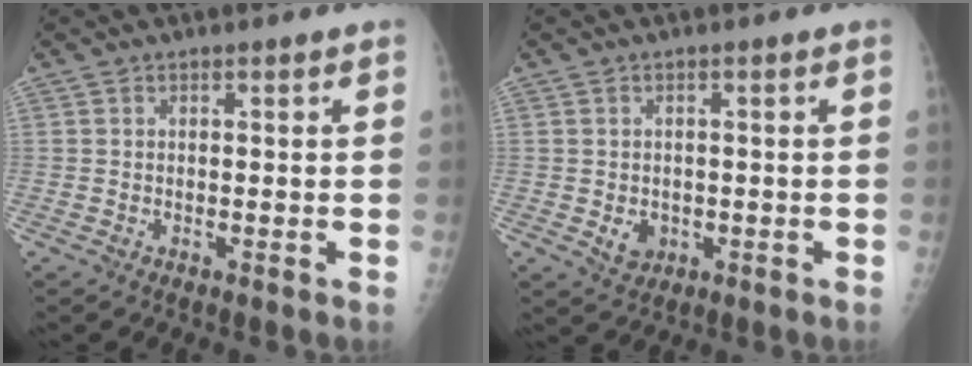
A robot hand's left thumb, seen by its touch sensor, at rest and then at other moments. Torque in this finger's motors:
{"motor_torque": [-0.16, 0.13, 0.10, 0.00, 0.01]}